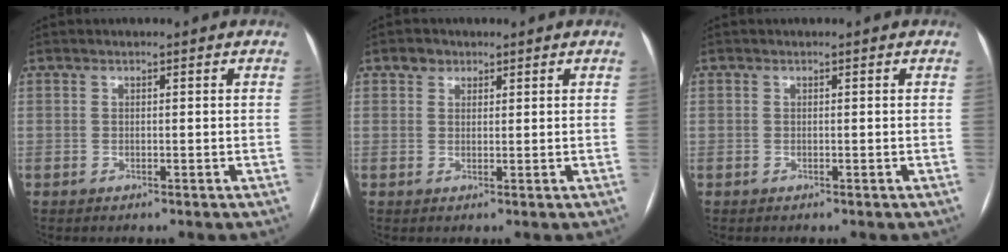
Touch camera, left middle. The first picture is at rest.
{"total": 1.9, "force": [1.2, 1.4, 0.4], "torque": [-0.008, 0.006, 0.018]}
{"total": 0.0}